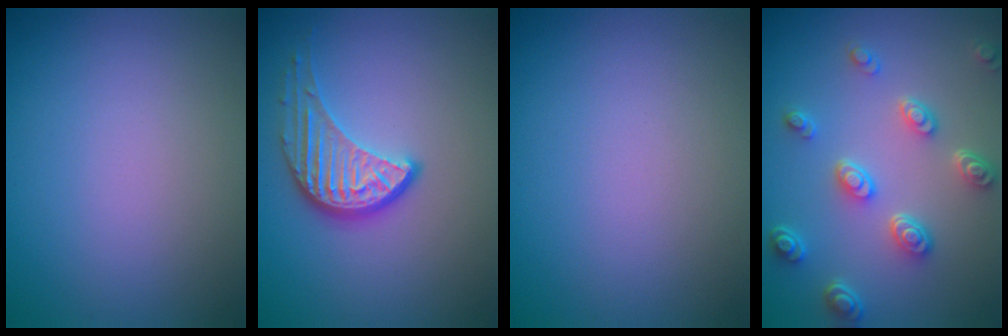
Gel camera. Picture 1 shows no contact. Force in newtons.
{"total": 3.8, "press": 2.9, "slide": 2.4}
{"total": 0.0}
{"total": 4.4, "press": 3.3, "slide": 2.8}